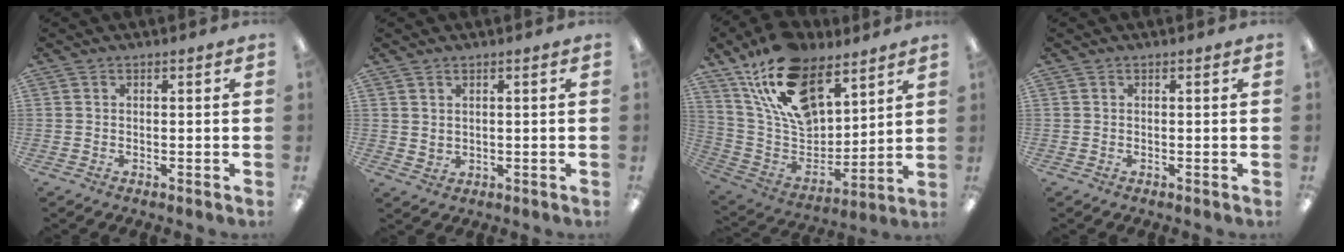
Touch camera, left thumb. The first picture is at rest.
{"total": 1.7, "force": [1.4, 0.9, 0.3], "torque": [0.000, -0.005, 0.024]}
{"total": 21.0, "force": [13.4, 11.4, 11.4], "torque": [-0.218, -0.062, 0.249]}
{"total": 0.0}